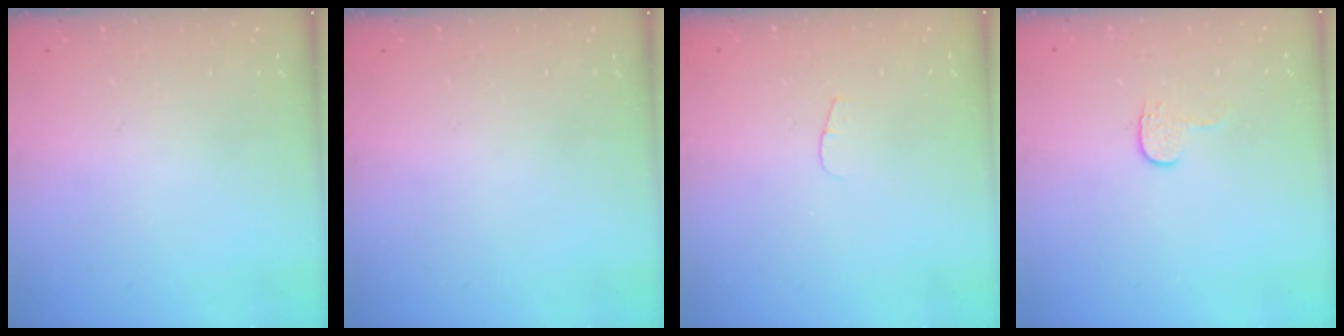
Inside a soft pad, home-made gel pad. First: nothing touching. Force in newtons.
{"total": 0.0}
{"total": 3.8, "press": 3.8, "slide": 0.4}
{"total": 3.6, "press": 3.6, "slide": 0.4}